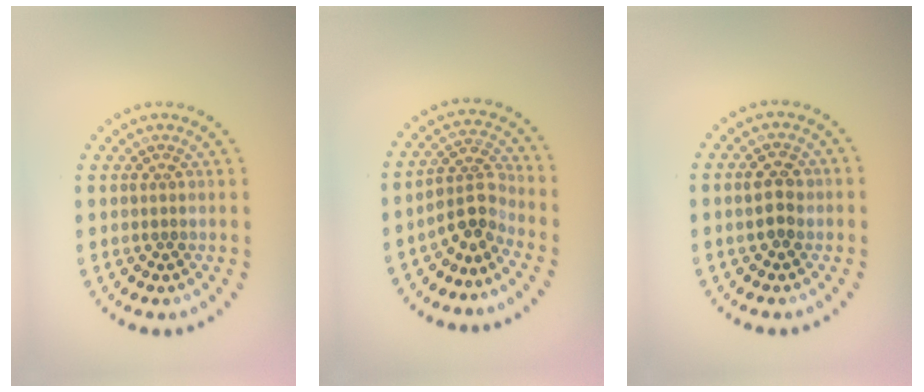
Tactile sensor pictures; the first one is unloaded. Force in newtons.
{"total": 3.0, "press": 2.3, "slide": 1.9}
{"total": 2.4, "press": 2.4, "slide": 0.1}